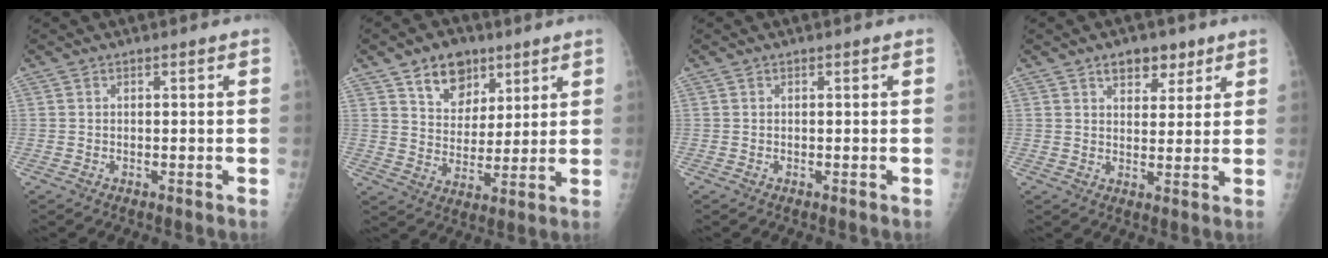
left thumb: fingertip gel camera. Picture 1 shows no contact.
{"total": 10.3, "force": [6.1, 7.0, 4.5], "torque": [-0.040, -0.032, 0.104]}
{"total": 0.0}
{"total": 6.1, "force": [3.8, 3.6, 3.1], "torque": [-0.015, -0.018, 0.055]}